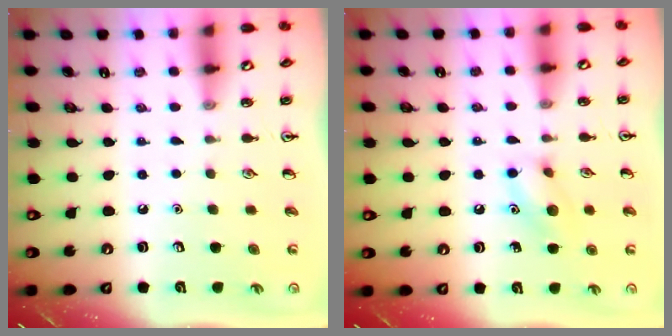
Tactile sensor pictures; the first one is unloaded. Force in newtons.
{"total": 8.6, "press": 8.6, "slide": 0.7}